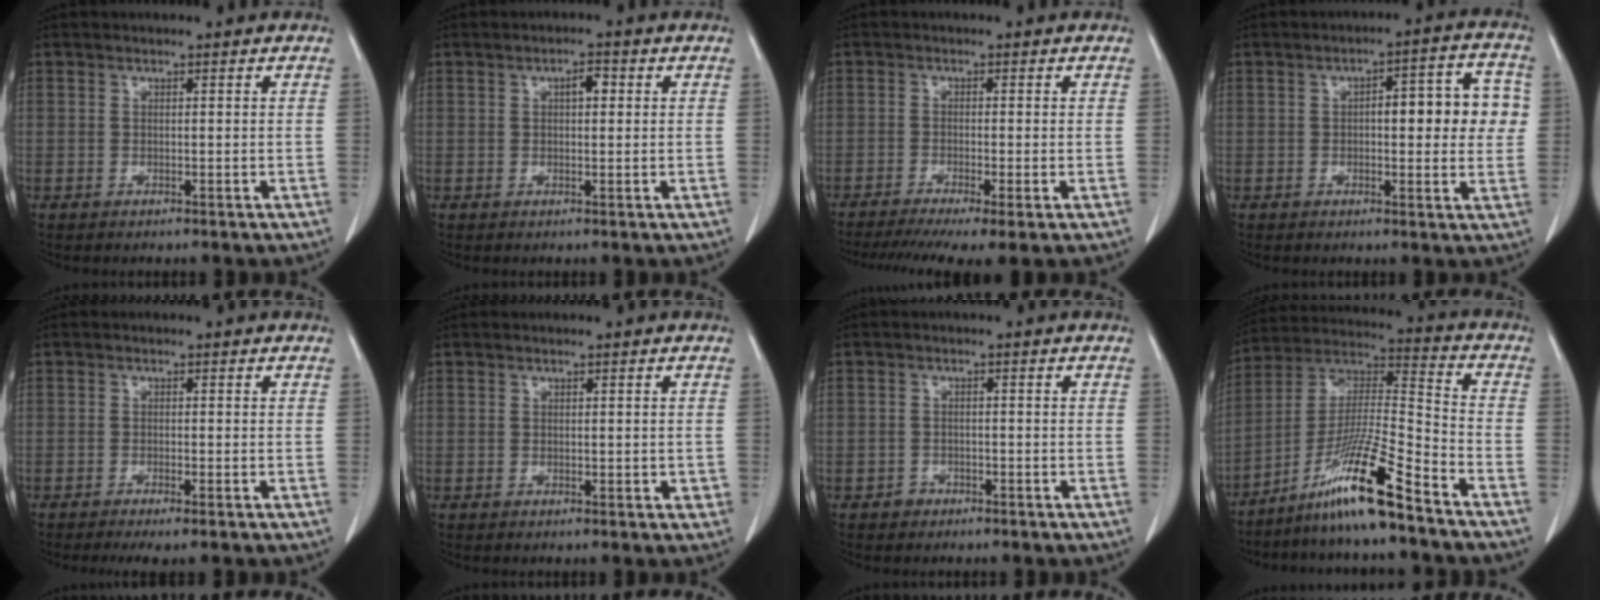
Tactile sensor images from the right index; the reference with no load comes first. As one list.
[{"total": 2.2, "force": [0.6, 0.8, 2.0], "torque": [-0.032, 0.006, 0.010]}, {"total": 8.8, "force": [-6.3, 0.6, 6.1], "torque": [-0.094, -0.016, -0.101]}, {"total": 10.0, "force": [0.9, 3.1, 9.5], "torque": [-0.114, 0.029, 0.010]}, {"total": 3.4, "force": [-2.5, 0.1, 2.3], "torque": [-0.034, -0.008, -0.038]}, {"total": 1.3, "force": [-0.1, 0.8, 1.0], "torque": [-0.008, 0.002, 0.001]}, {"total": 1.6, "force": [-1.1, 1.2, -0.1], "torque": [0.002, 0.007, -0.020]}, {"total": 14.3, "force": [-9.9, -0.6, 10.2], "torque": [-0.200, -0.007, -0.182]}]